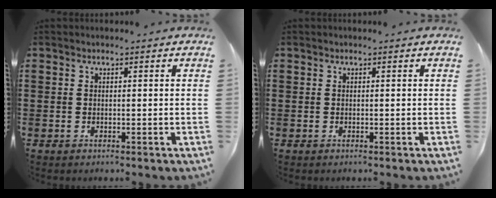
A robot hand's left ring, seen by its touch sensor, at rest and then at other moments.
{"total": 0.0}